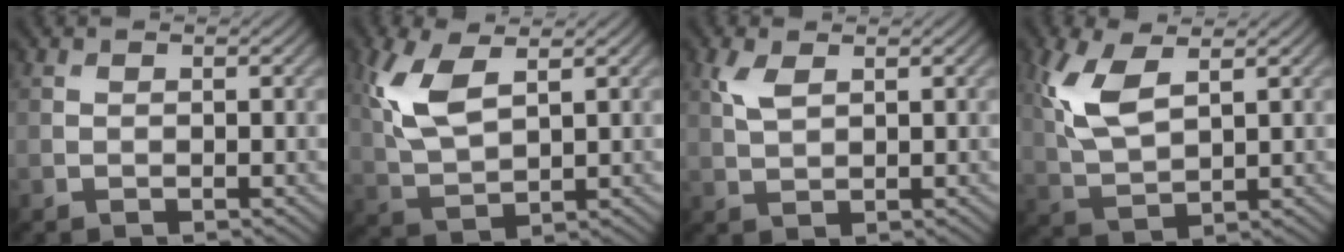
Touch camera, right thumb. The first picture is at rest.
{"total": 7.9, "force": [3.1, 3.7, 6.3], "torque": [-0.158, 0.006, 0.061]}
{"total": 2.9, "force": [1.4, 1.3, 2.2], "torque": [-0.059, 0.003, 0.030]}
{"total": 7.7, "force": [3.0, 3.5, 6.2], "torque": [-0.155, 0.005, 0.060]}